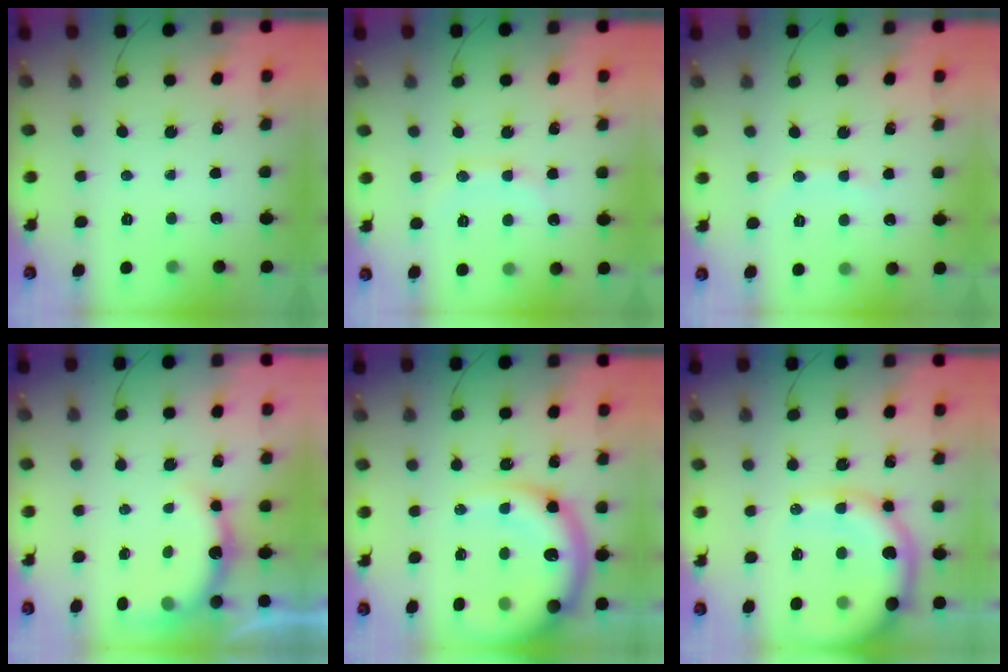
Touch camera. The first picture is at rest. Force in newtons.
{"total": 8.1, "press": 8.0, "slide": 1.3}
{"total": 6.3, "press": 6.2, "slide": 1.0}
{"total": 9.1, "press": 9.0, "slide": 1.3}
{"total": 16.0, "press": 15.6, "slide": 3.6}
{"total": 13.7, "press": 13.1, "slide": 3.7}